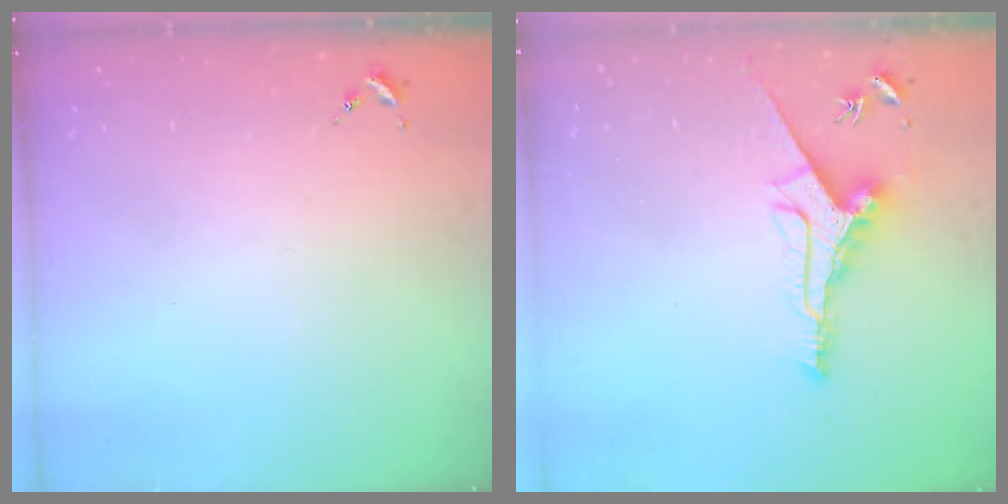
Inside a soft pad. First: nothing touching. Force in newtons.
{"total": 10.9, "press": 10.9, "slide": 0.4}